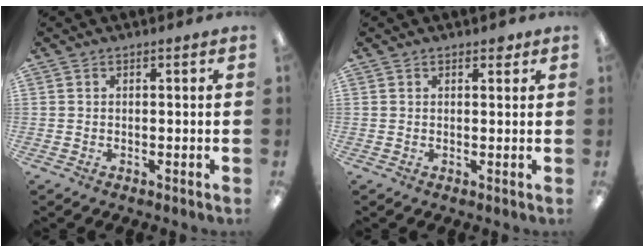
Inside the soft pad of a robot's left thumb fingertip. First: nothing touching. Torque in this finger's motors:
{"motor_torque": [0.09, -0.05, 0.59, -0.14, 0.00]}